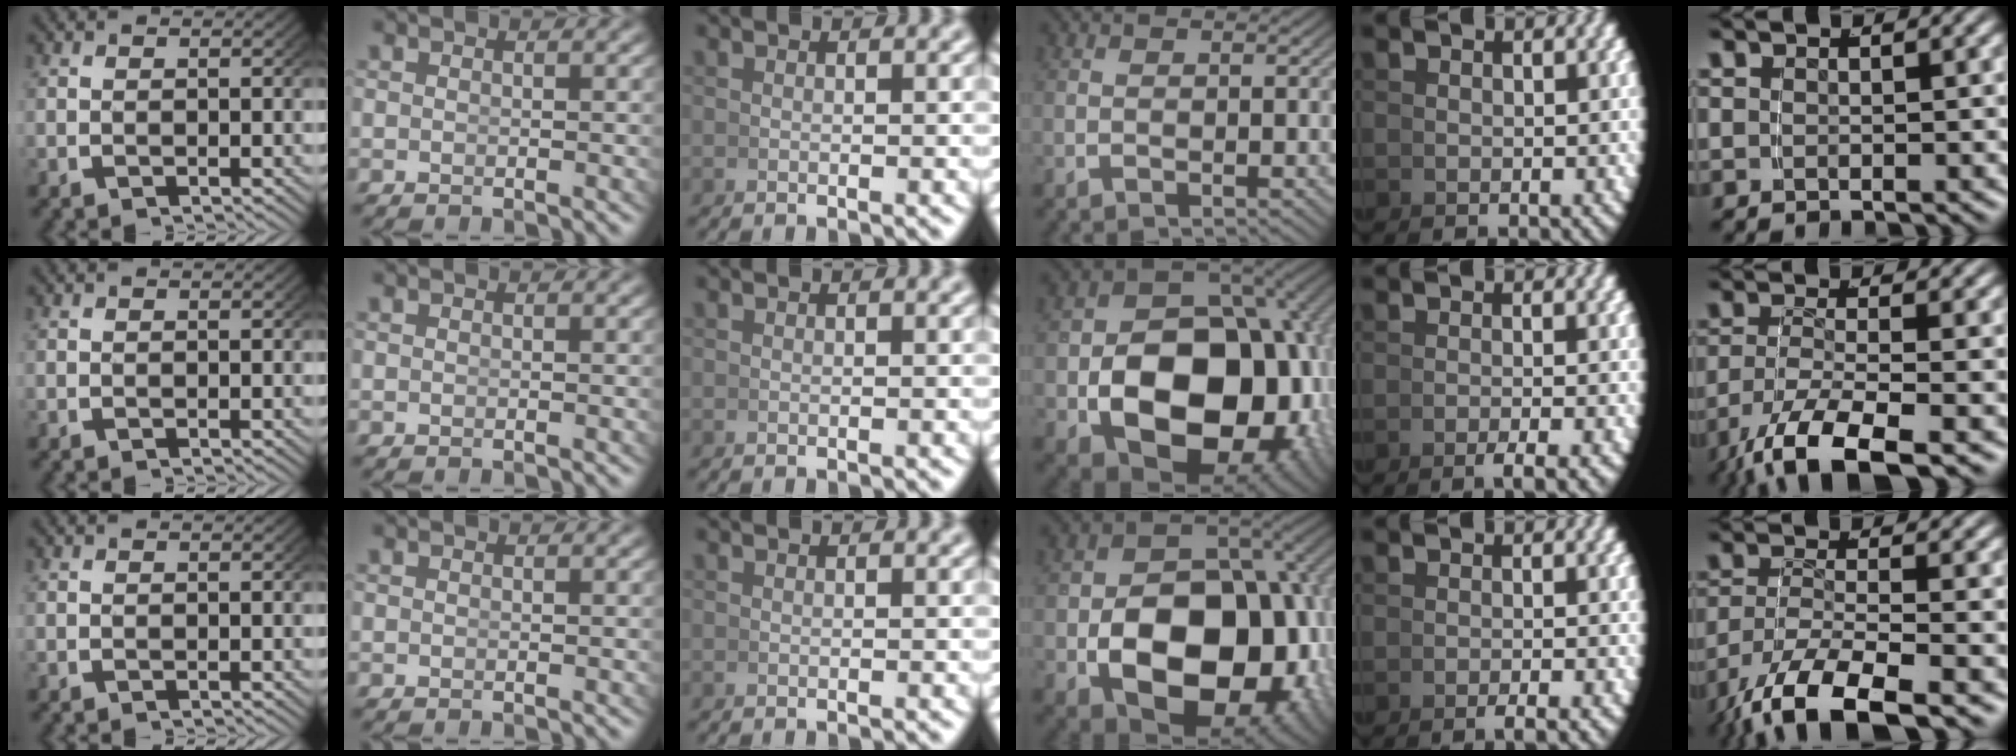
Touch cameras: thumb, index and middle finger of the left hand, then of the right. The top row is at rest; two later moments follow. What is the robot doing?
{"motion": "grasp_and_lifting", "object": "photo album"}